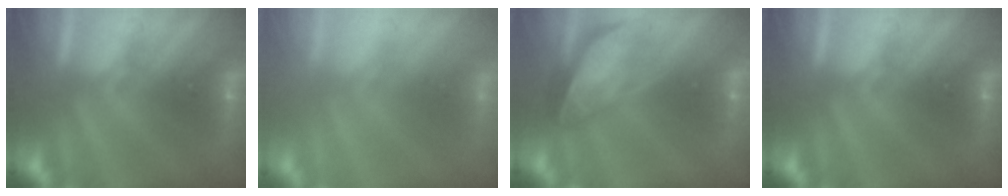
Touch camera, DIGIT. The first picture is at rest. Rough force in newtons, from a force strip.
{"total": 3.1}
{"total": 3.8}
{"total": 0.0}